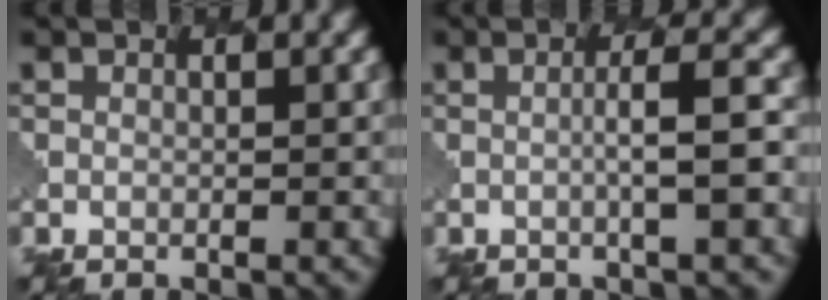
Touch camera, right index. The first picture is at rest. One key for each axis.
{"total": 2.7, "fx": 0.0, "fy": 0.3, "fz": 2.7, "tx": -0.039, "ty": 0.009, "tz": -0.011}